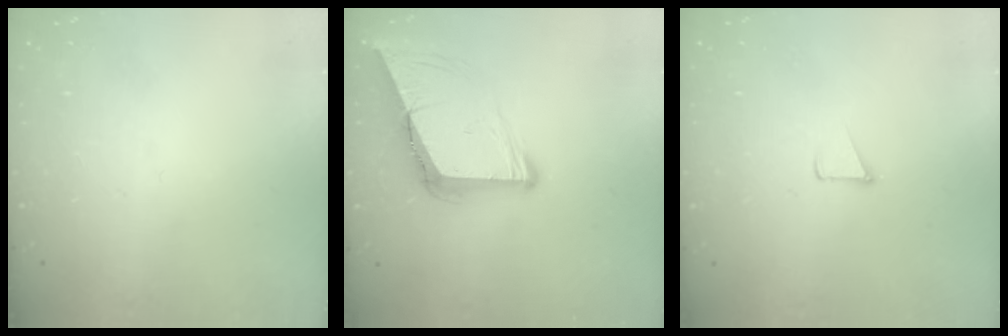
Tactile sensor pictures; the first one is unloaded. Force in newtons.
{"total": 9.5, "press": 9.4, "slide": 1.6}
{"total": 1.8, "press": 1.7, "slide": 0.1}